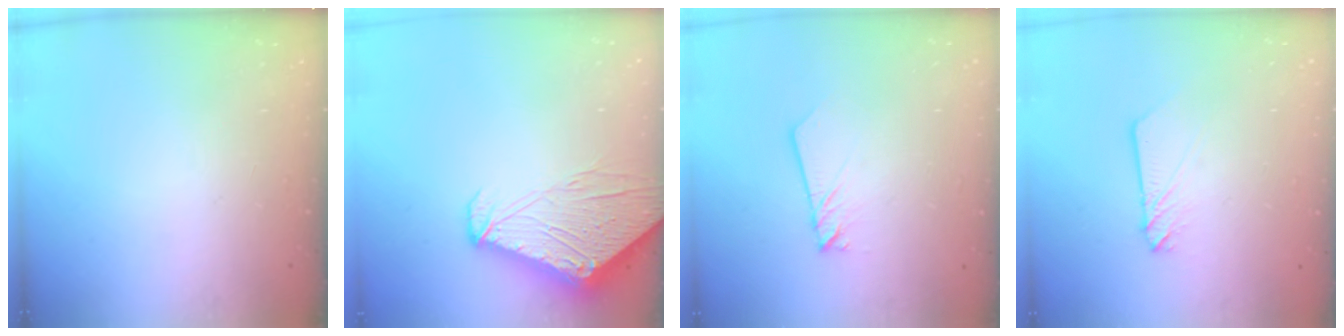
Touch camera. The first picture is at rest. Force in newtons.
{"total": 9.6, "press": 9.6, "slide": 1.1}
{"total": 1.9, "press": 1.9, "slide": 0.2}
{"total": 3.0, "press": 3.0, "slide": 0.2}